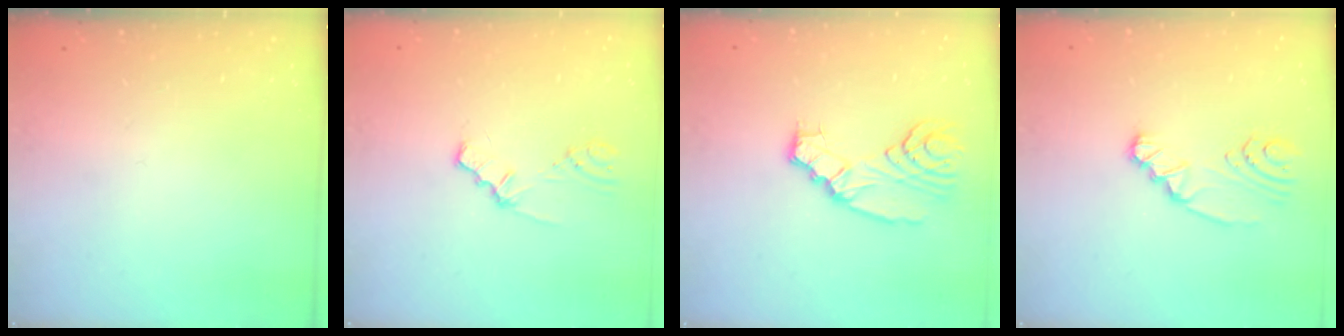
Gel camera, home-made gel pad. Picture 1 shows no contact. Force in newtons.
{"total": 1.1, "press": 1.1, "slide": 0.2}
{"total": 10.3, "press": 10.3, "slide": 1.0}
{"total": 4.5, "press": 4.5, "slide": 0.5}